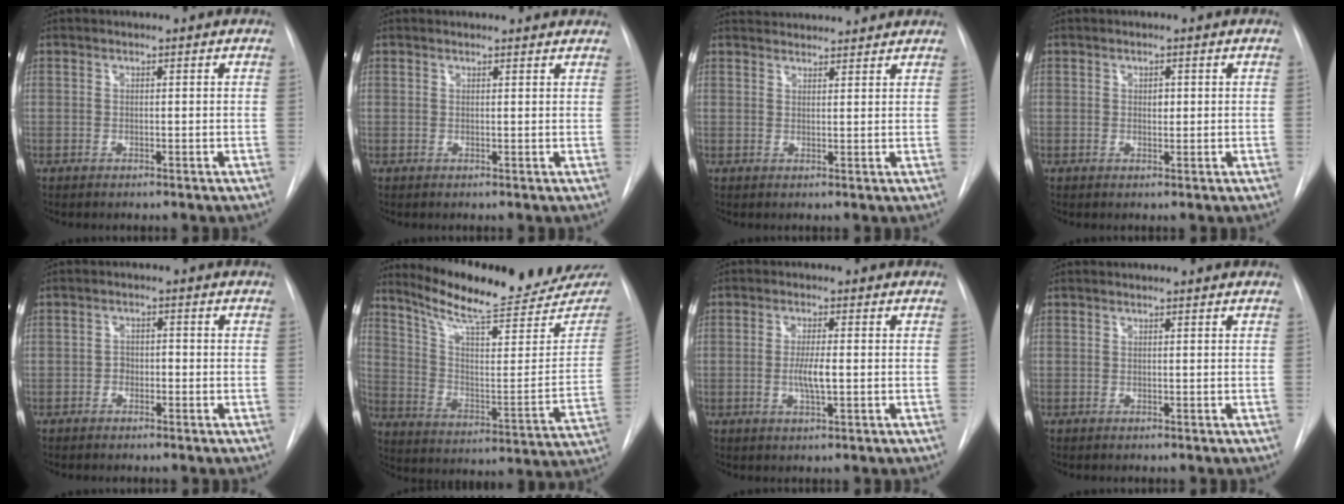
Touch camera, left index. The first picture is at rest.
{"total": 4.1, "force": [3.9, 0.8, 0.6], "torque": [-0.005, 0.008, 0.033]}
{"total": 7.6, "force": [7.4, 1.2, 1.5], "torque": [-0.022, 0.028, 0.097]}
{"total": 1.1, "force": [-0.2, 0.7, 0.8], "torque": [-0.009, -0.003, -0.002]}
{"total": 1.7, "force": [-1.2, 1.1, 0.7], "torque": [-0.003, 0.004, -0.019]}
{"total": 23.4, "force": [20.5, 3.6, 10.7], "torque": [-0.167, -0.065, 0.286]}
{"total": 3.6, "force": [-0.8, 0.4, 3.5], "torque": [-0.069, -0.008, -0.013]}
{"total": 0.6, "force": [0.6, 0.0, 0.0], "torque": [-0.006, 0.007, 0.008]}